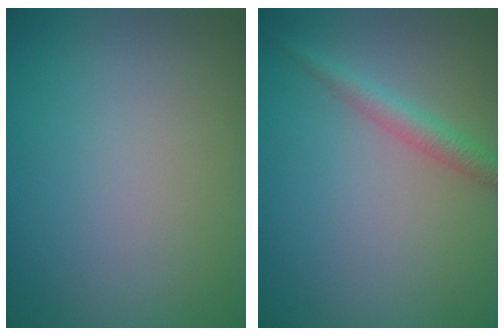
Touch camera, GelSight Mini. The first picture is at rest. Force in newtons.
{"total": 2.2, "press": 2.2, "slide": 0.1}